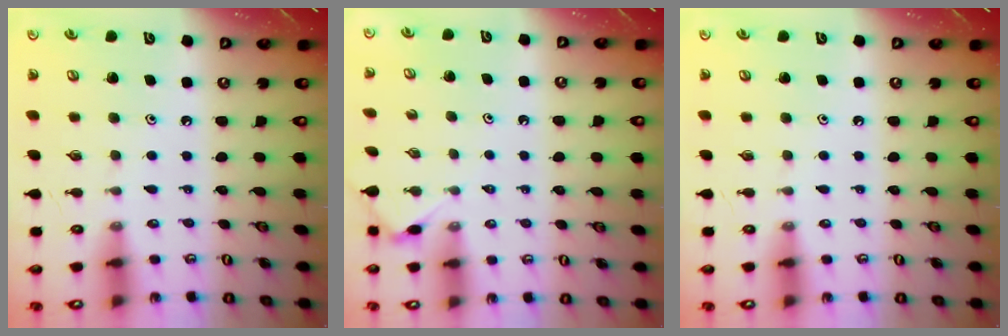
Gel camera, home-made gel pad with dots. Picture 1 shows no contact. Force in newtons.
{"total": 3.9, "press": 3.8, "slide": 0.5}
{"total": 0.0}